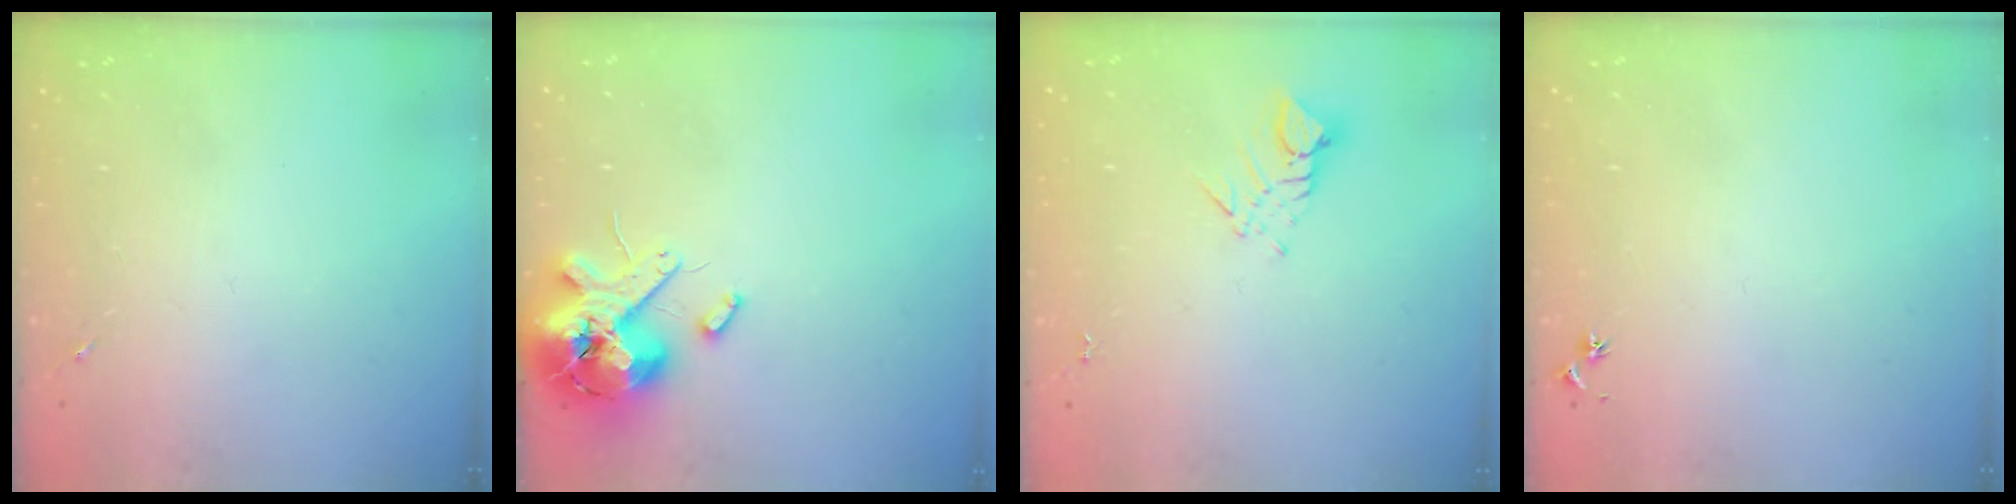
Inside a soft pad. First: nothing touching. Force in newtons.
{"total": 13.6, "press": 13.5, "slide": 2.2}
{"total": 3.8, "press": 3.8, "slide": 0.2}
{"total": 3.0, "press": 2.9, "slide": 0.3}